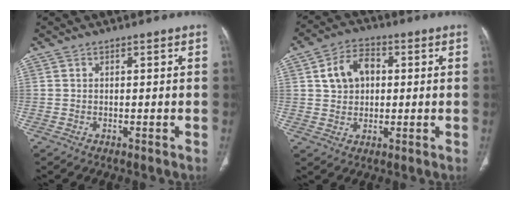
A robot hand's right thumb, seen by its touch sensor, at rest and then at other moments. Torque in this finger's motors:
{"motor_torque": [-0.67, 0.74, 0.14, -0.08, 0.06]}